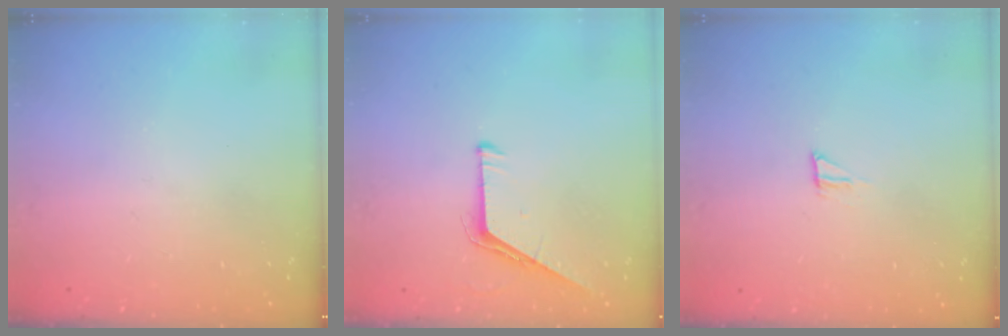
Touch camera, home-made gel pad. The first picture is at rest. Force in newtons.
{"total": 5.3, "press": 5.3, "slide": 0.5}
{"total": 5.1, "press": 5.1, "slide": 0.4}